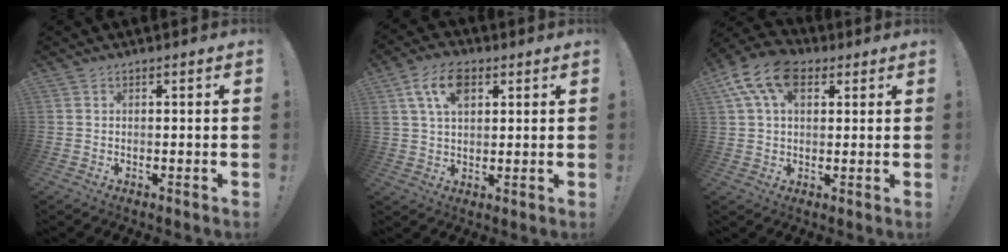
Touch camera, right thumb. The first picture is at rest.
{"total": 10.3, "force": [4.5, 6.1, 7.0], "torque": [-0.126, 0.001, 0.081]}
{"total": 12.9, "force": [5.2, 8.1, 8.6], "torque": [-0.164, -0.005, 0.097]}